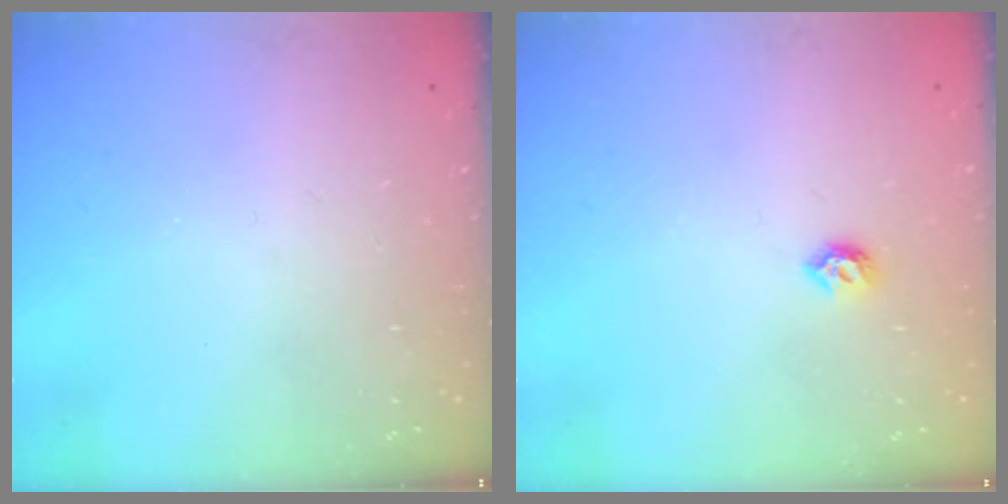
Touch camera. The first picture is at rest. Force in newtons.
{"total": 5.0, "press": 4.9, "slide": 1.1}